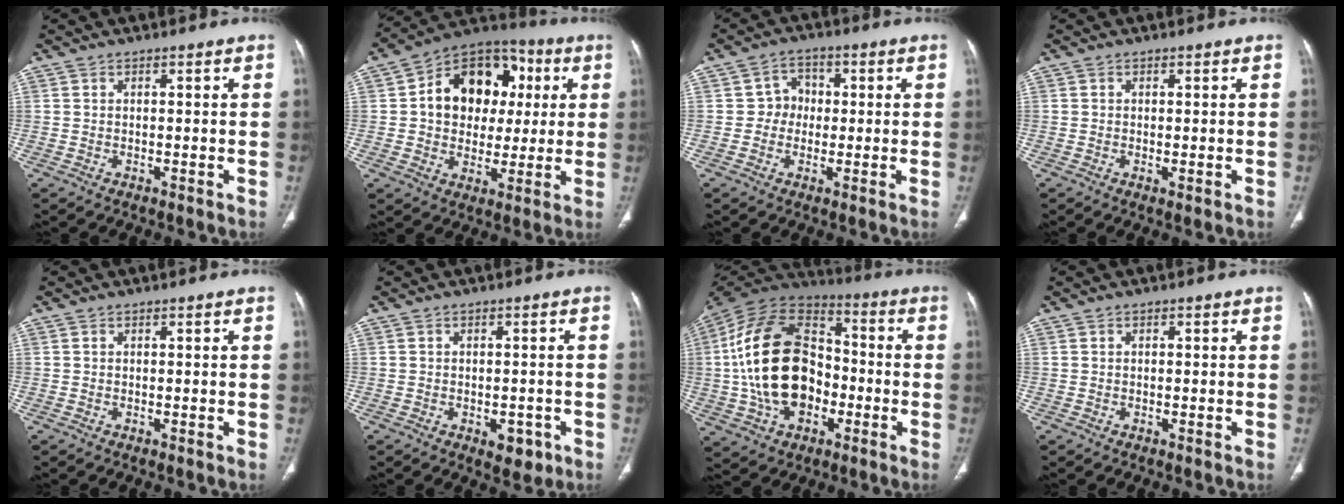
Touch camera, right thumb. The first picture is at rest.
{"total": 17.5, "force": [3.0, 13.3, 10.9], "torque": [-0.117, 0.018, 0.041]}
{"total": 4.8, "force": [0.0, 4.5, 1.9], "torque": [0.005, 0.011, -0.010]}
{"total": 0.7, "force": [-0.2, 0.2, 0.7], "torque": [-0.017, -0.005, -0.004]}
{"total": 0.0}
{"total": 4.1, "force": [-1.8, 2.5, 2.8], "torque": [-0.016, 0.004, -0.018]}
{"total": 24.0, "force": [-2.9, 16.2, 17.4], "torque": [-0.313, 0.032, -0.049]}
{"total": 0.0}